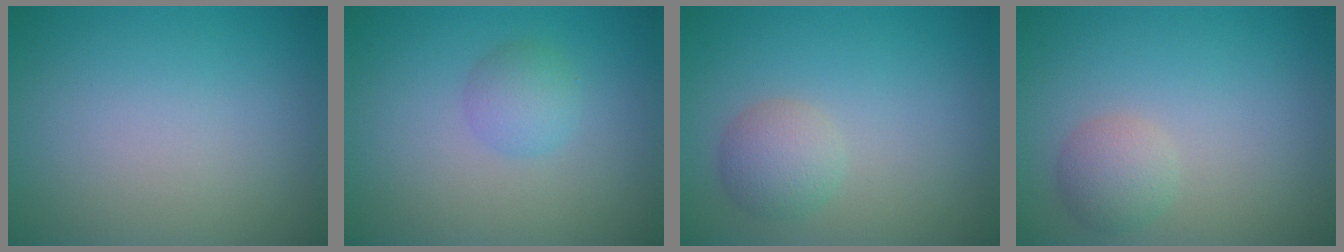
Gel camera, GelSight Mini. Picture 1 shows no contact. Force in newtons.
{"total": 2.0, "press": 2.0, "slide": 0.1}
{"total": 2.4, "press": 2.4, "slide": 0.1}
{"total": 2.2, "press": 2.2, "slide": 0.1}